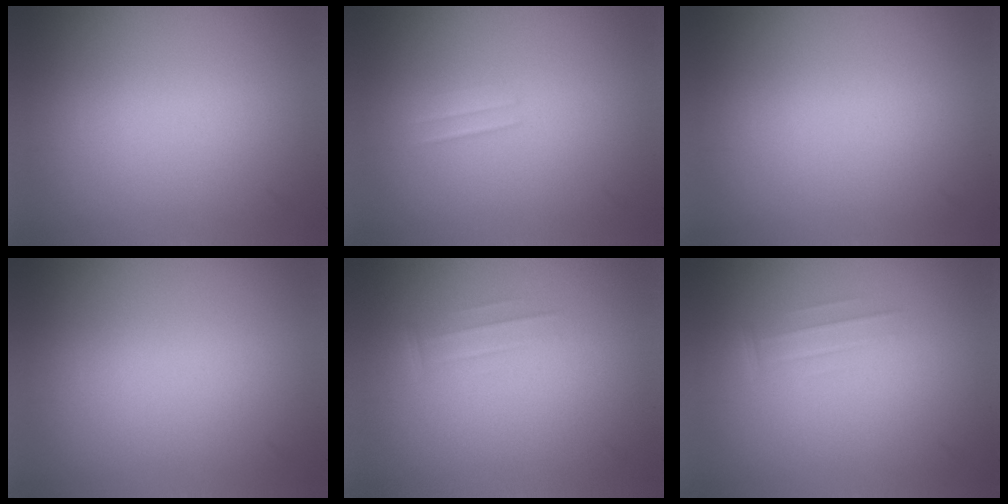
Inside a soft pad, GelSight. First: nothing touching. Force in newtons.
{"total": 1.1}
{"total": 0.0}
{"total": 0.0}
{"total": 1.1}
{"total": 1.1}